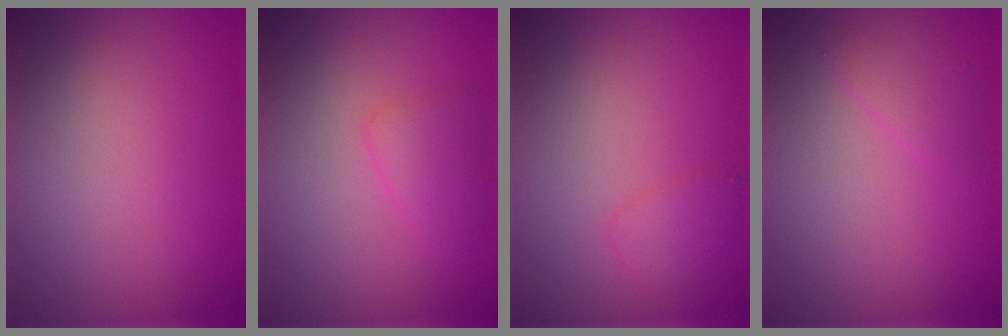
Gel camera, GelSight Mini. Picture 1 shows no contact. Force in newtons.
{"total": 1.8, "press": 1.8, "slide": 0.1}
{"total": 1.4, "press": 1.4, "slide": 0.1}
{"total": 1.6, "press": 1.6, "slide": 0.3}